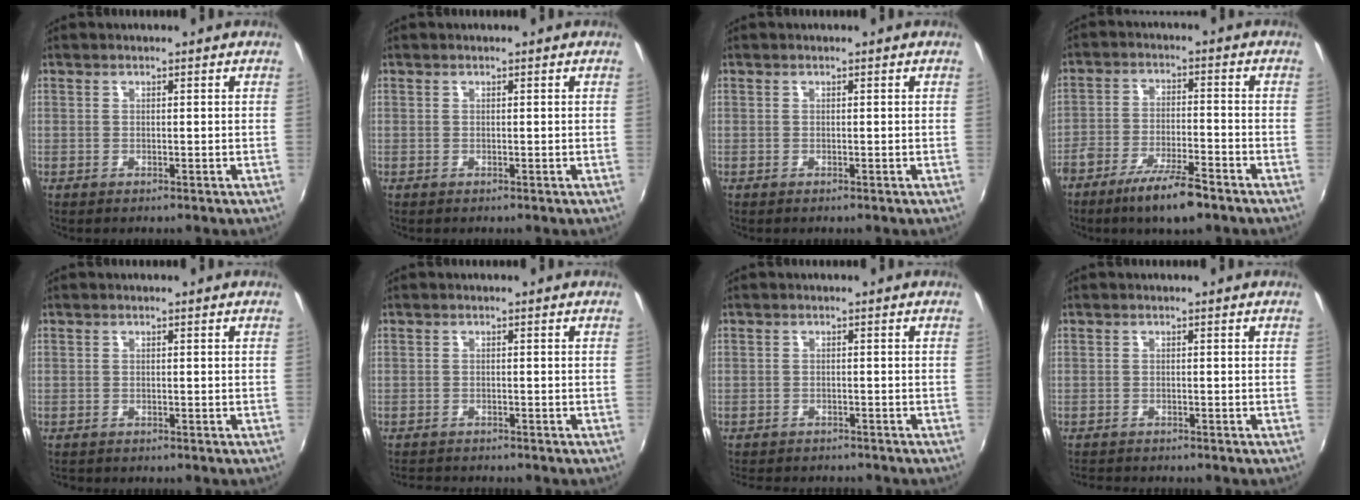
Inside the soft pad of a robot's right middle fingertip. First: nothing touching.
{"total": 0.0}
{"total": 0.0}
{"total": 9.5, "force": [-6.9, 1.9, 6.3], "torque": [-0.137, -0.009, -0.121]}
{"total": 0.6, "force": [-0.6, 0.2, 0.1], "torque": [-0.004, -0.001, -0.010]}
{"total": 3.6, "force": [-3.4, 0.5, 0.9], "torque": [-0.028, -0.012, -0.058]}
{"total": 4.4, "force": [-3.9, 1.8, 1.0], "torque": [-0.031, -0.002, -0.060]}
{"total": 3.0, "force": [-2.9, 0.4, 0.7], "torque": [-0.026, -0.015, -0.051]}